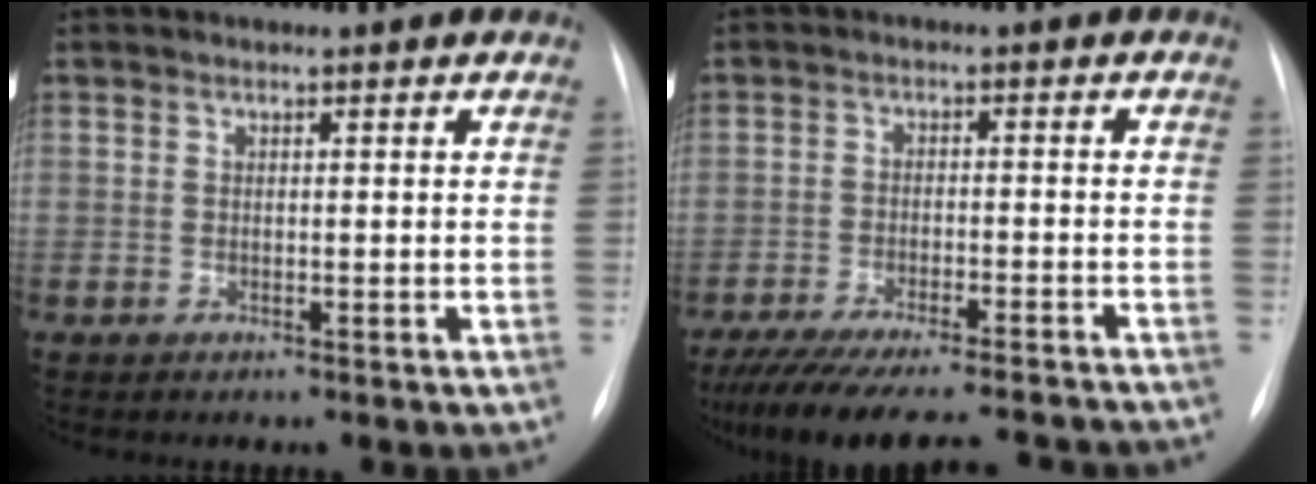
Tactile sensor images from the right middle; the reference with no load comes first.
{"total": 22.1, "force": [-19.6, 3.5, 9.6], "torque": [-0.161, -0.034, -0.259]}